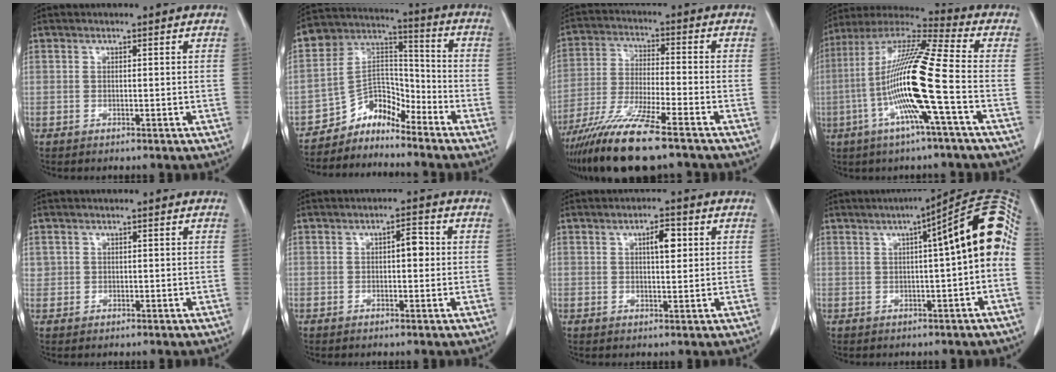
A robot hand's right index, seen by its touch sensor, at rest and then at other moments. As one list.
[{"total": 7.3, "force": [-6.6, 3.2, 0.2], "torque": [0.009, 0.062, -0.127]}, {"total": 13.9, "force": [-10.2, 0.6, 9.3], "torque": [-0.183, -0.040, -0.183]}, {"total": 16.9, "force": [-3.8, -0.6, 16.5], "torque": [-0.323, -0.001, -0.087]}, {"total": 2.0, "force": [0.8, 1.8, 0.0], "torque": [0.016, 0.004, 0.010]}, {"total": 2.8, "force": [0.3, 1.1, 2.6], "torque": [-0.037, 0.009, 0.001]}, {"total": 3.9, "force": [1.3, 1.2, 3.4], "torque": [-0.054, 0.006, 0.018]}, {"total": 12.6, "force": [1.9, 0.9, 12.4], "torque": [-0.160, 0.043, 0.016]}]